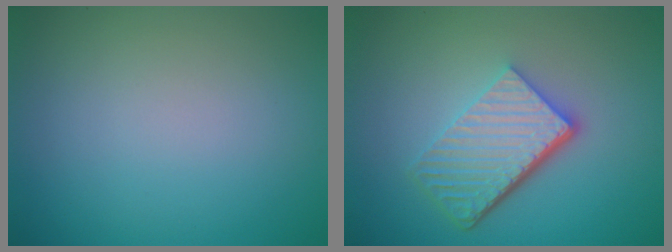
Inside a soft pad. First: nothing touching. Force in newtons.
{"total": 6.1, "press": 4.2, "slide": 4.5}